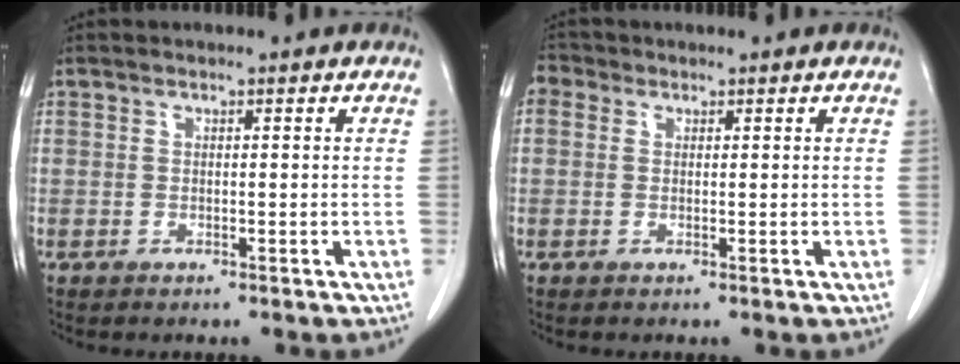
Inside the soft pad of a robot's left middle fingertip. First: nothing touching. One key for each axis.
{"total": 2.0, "fx": 0.8, "fy": 1.7, "fz": 0.6, "tx": -0.008, "ty": 0.009, "tz": 0.010}